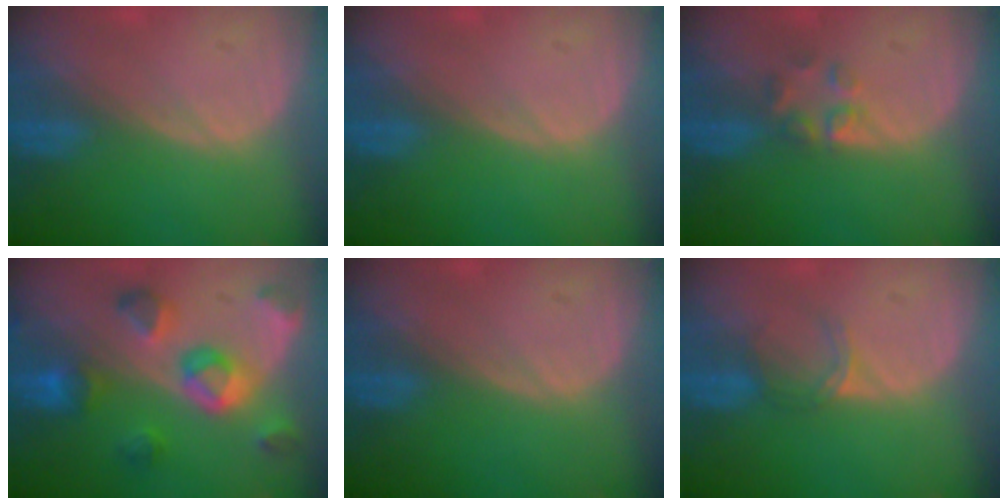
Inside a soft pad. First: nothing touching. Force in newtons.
{"total": 0.0}
{"total": 2.6, "press": 2.6, "slide": 0.2}
{"total": 8.5, "press": 8.0, "slide": 2.9}
{"total": 0.0}
{"total": 2.5, "press": 2.0, "slide": 1.4}